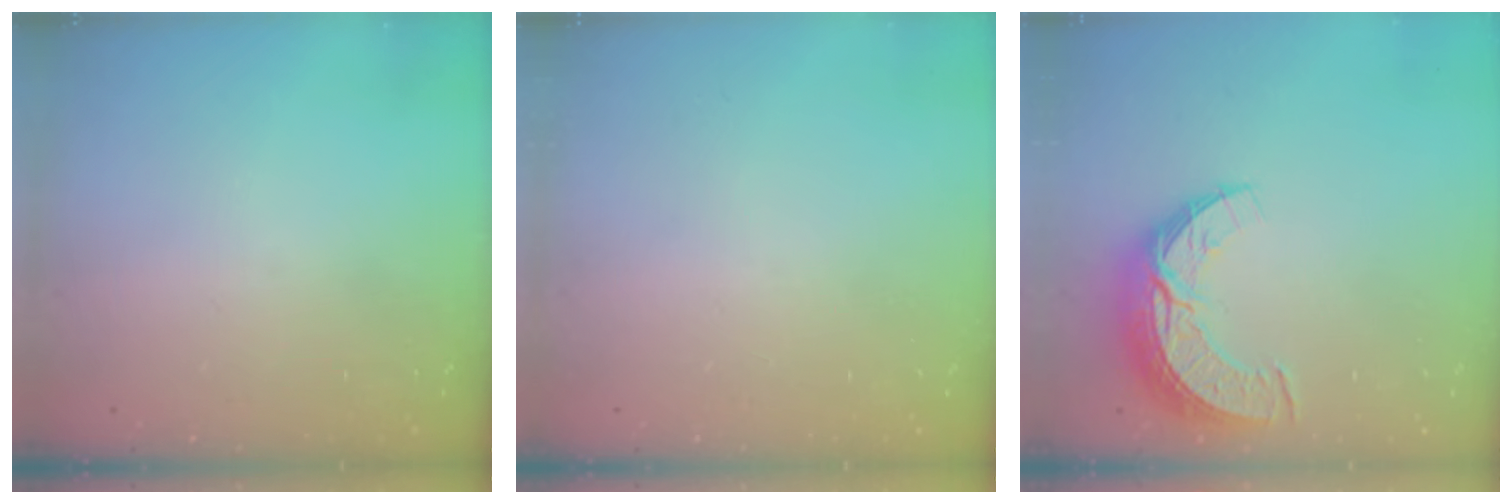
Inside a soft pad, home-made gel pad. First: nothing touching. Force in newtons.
{"total": 0.0}
{"total": 9.7, "press": 9.7, "slide": 0.7}